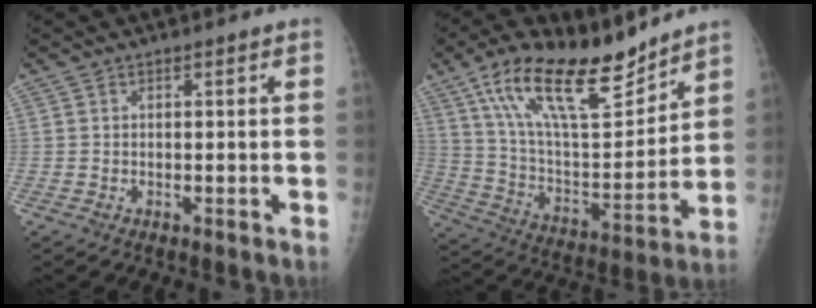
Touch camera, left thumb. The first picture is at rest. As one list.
[{"total": 21.4, "force": [14.9, 7.3, 13.5], "torque": [-0.199, -0.066, 0.268]}]